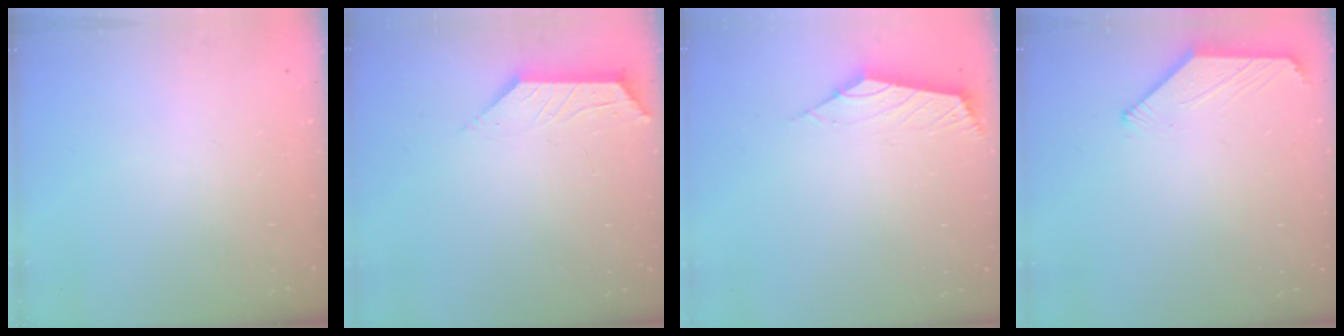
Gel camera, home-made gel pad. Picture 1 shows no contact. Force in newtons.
{"total": 2.0, "press": 1.9, "slide": 0.4}
{"total": 2.5, "press": 2.5, "slide": 0.6}
{"total": 0.8, "press": 0.8, "slide": 0.2}